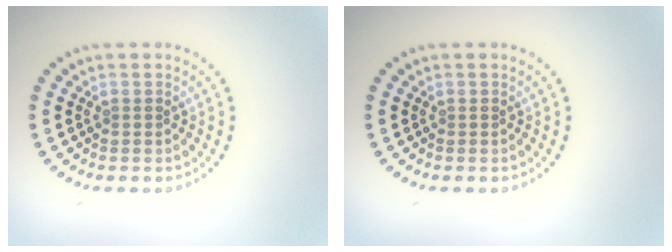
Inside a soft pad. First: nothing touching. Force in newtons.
{"total": 0.0}